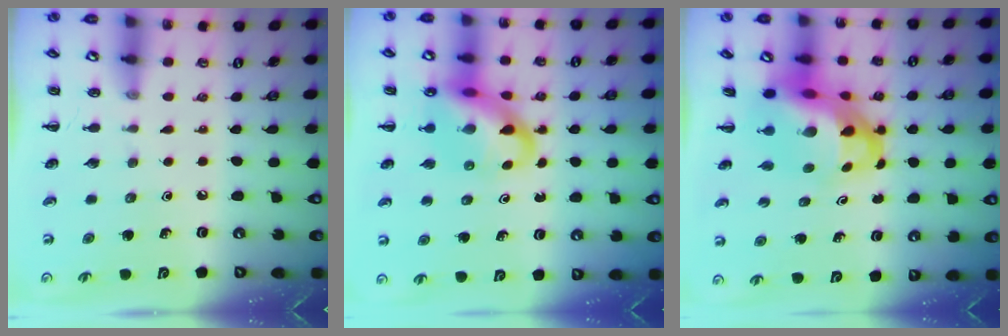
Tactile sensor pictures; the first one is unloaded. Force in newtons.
{"total": 13.8, "press": 13.3, "slide": 3.6}
{"total": 10.2, "press": 9.8, "slide": 2.8}